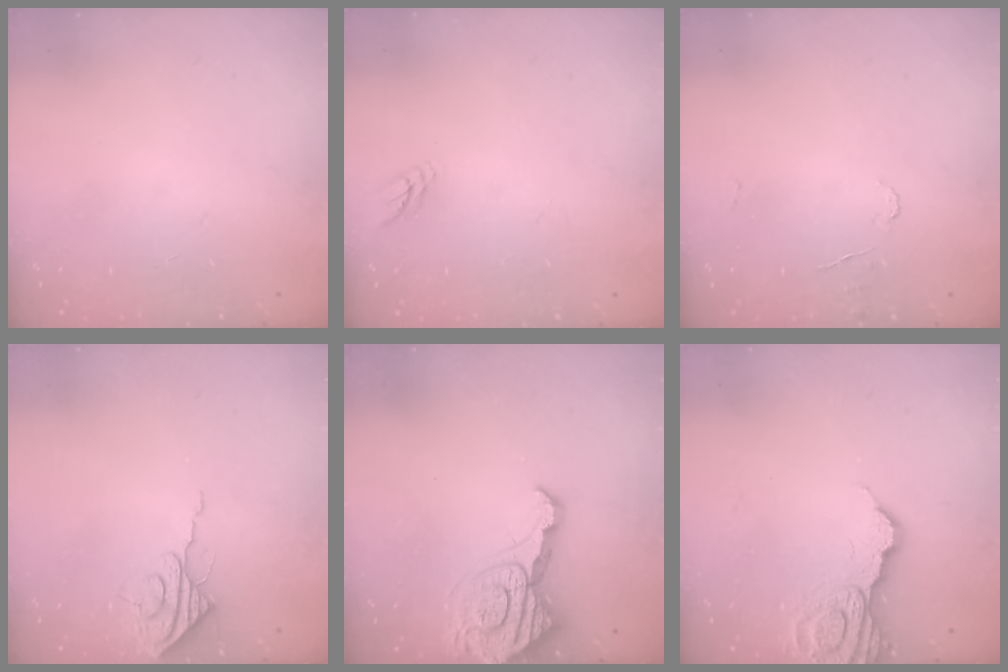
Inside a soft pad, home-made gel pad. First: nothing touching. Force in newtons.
{"total": 4.6, "press": 4.6, "slide": 0.4}
{"total": 5.4, "press": 5.4, "slide": 0.5}
{"total": 7.9, "press": 7.9, "slide": 0.5}
{"total": 16.4, "press": 16.3, "slide": 1.7}
{"total": 12.1, "press": 12.0, "slide": 1.4}